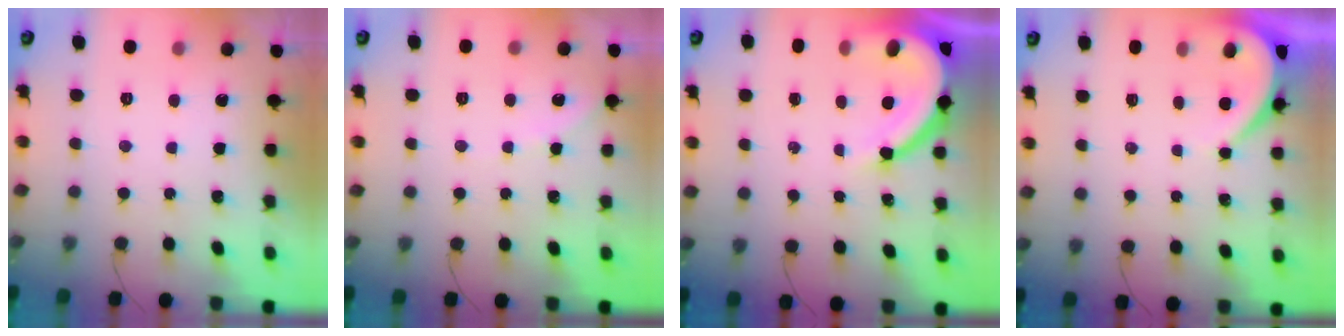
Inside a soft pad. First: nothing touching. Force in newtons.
{"total": 3.1, "press": 3.0, "slide": 0.5}
{"total": 11.3, "press": 11.2, "slide": 1.4}
{"total": 3.9, "press": 3.9, "slide": 0.6}